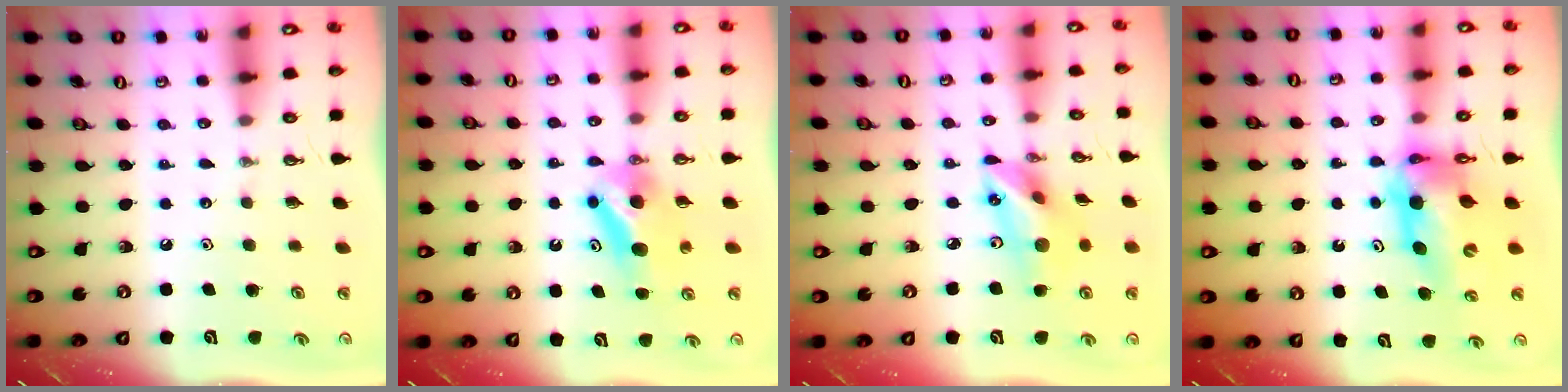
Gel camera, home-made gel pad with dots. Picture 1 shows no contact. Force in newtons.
{"total": 7.3, "press": 6.8, "slide": 2.5}
{"total": 15.5, "press": 15.1, "slide": 3.3}
{"total": 11.2, "press": 11.1, "slide": 1.0}